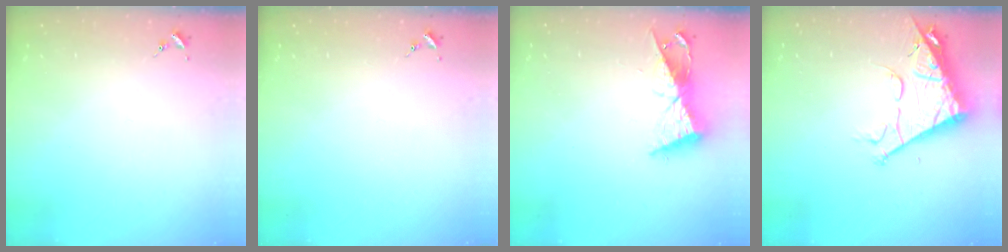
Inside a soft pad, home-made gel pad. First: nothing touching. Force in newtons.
{"total": 0.0}
{"total": 9.4, "press": 9.4, "slide": 0.6}
{"total": 12.8, "press": 12.7, "slide": 1.6}